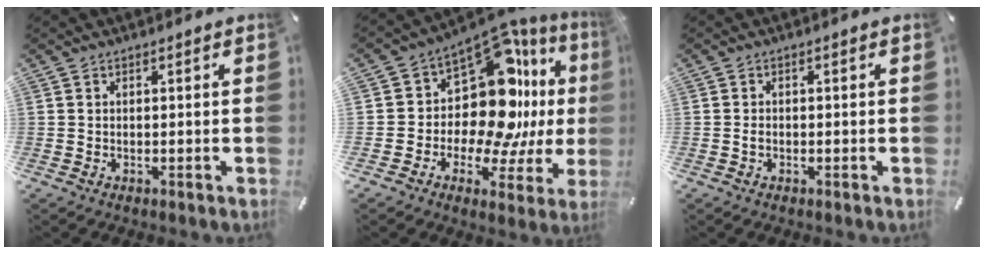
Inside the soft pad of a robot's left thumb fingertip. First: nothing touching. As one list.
[{"total": 17.1, "force": [5.2, 10.9, 12.1], "torque": [-0.195, -0.077, 0.085]}, {"total": 1.1, "force": [-0.5, 0.7, 0.7], "torque": [-0.014, 0.002, -0.010]}]